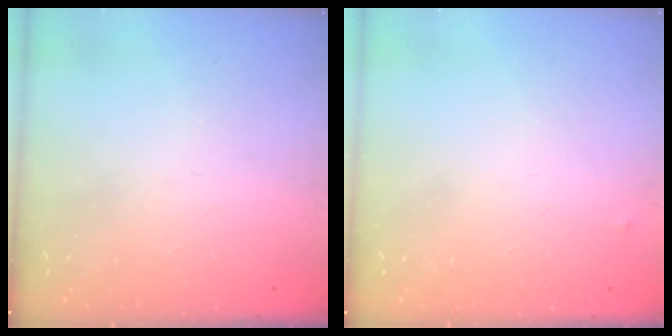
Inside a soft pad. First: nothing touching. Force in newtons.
{"total": 2.5, "press": 2.5, "slide": 0.4}